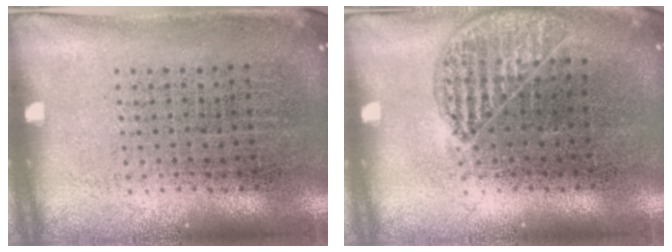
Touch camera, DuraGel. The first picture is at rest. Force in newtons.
{"total": 1.0, "press": 1.0, "slide": 0.3}